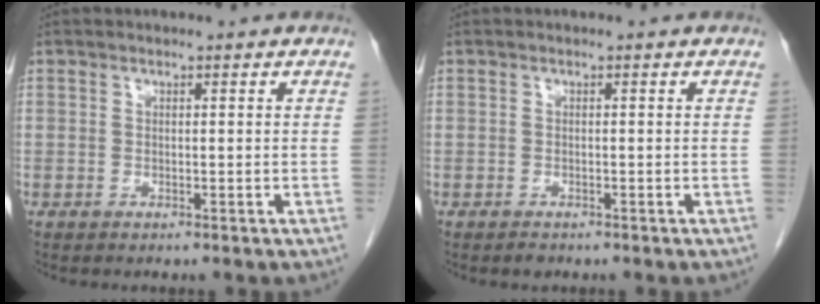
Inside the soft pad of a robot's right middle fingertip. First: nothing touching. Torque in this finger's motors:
{"motor_torque": [0.01, 0.01, 0.01, -0.01]}